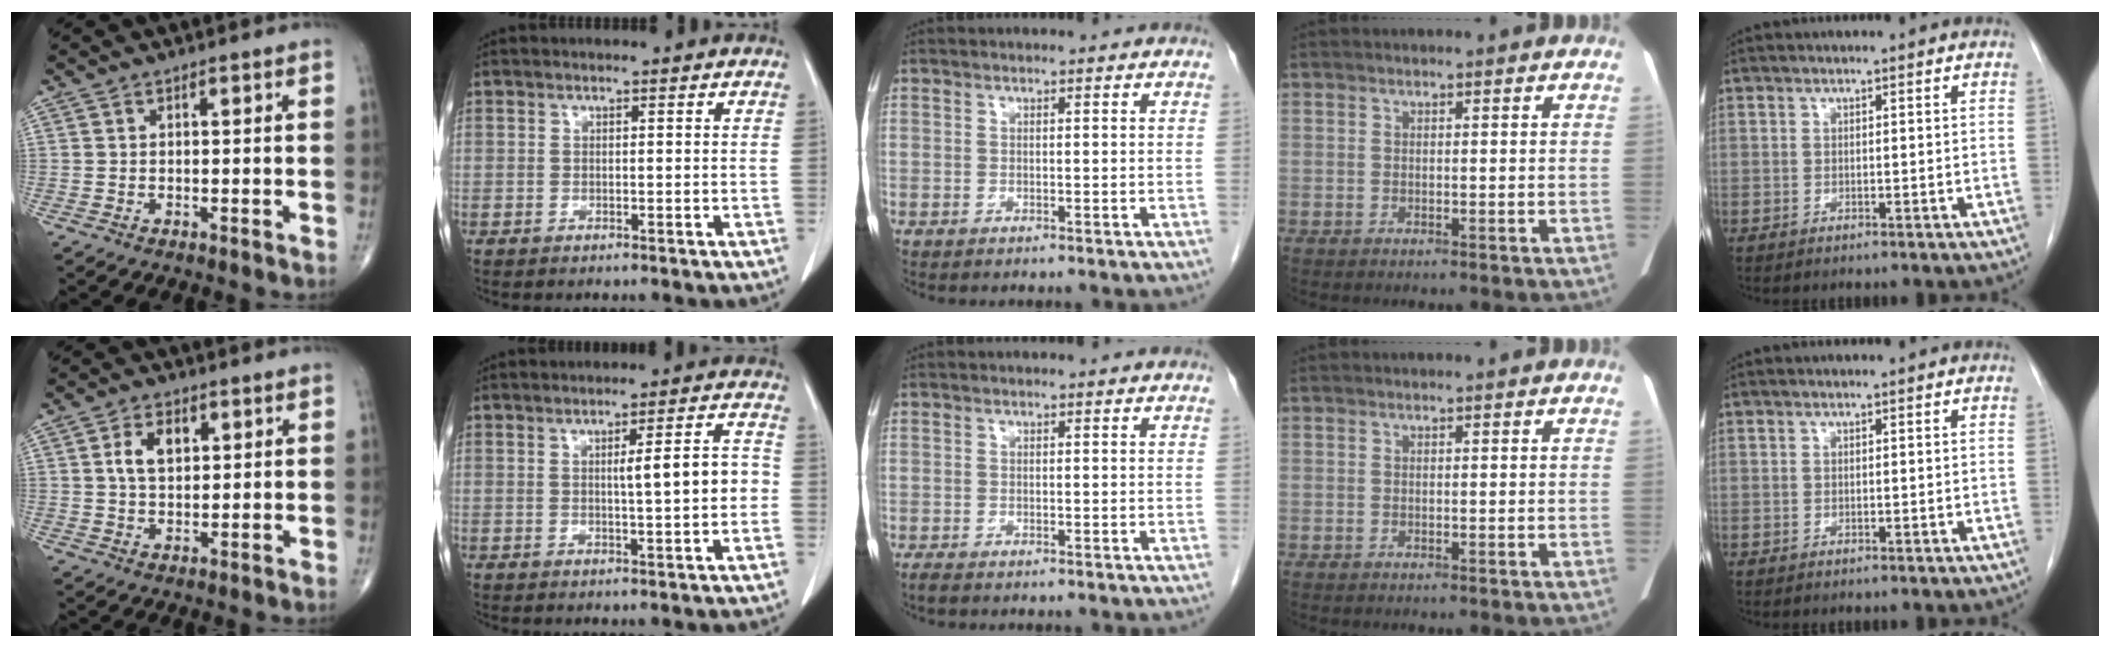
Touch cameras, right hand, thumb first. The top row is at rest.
{"thumb": {"total": 5.8, "force": [1.7, 3.6, 4.3], "torque": [-0.067, -0.001, 0.029]}, "index": {"total": 6.2, "force": [-0.2, 0.5, 6.1], "torque": [-0.088, 0.009, -0.001]}, "middle": {"total": 0.9, "force": [-0.7, 0.2, 0.4], "torque": [-0.017, -0.004, -0.015]}}